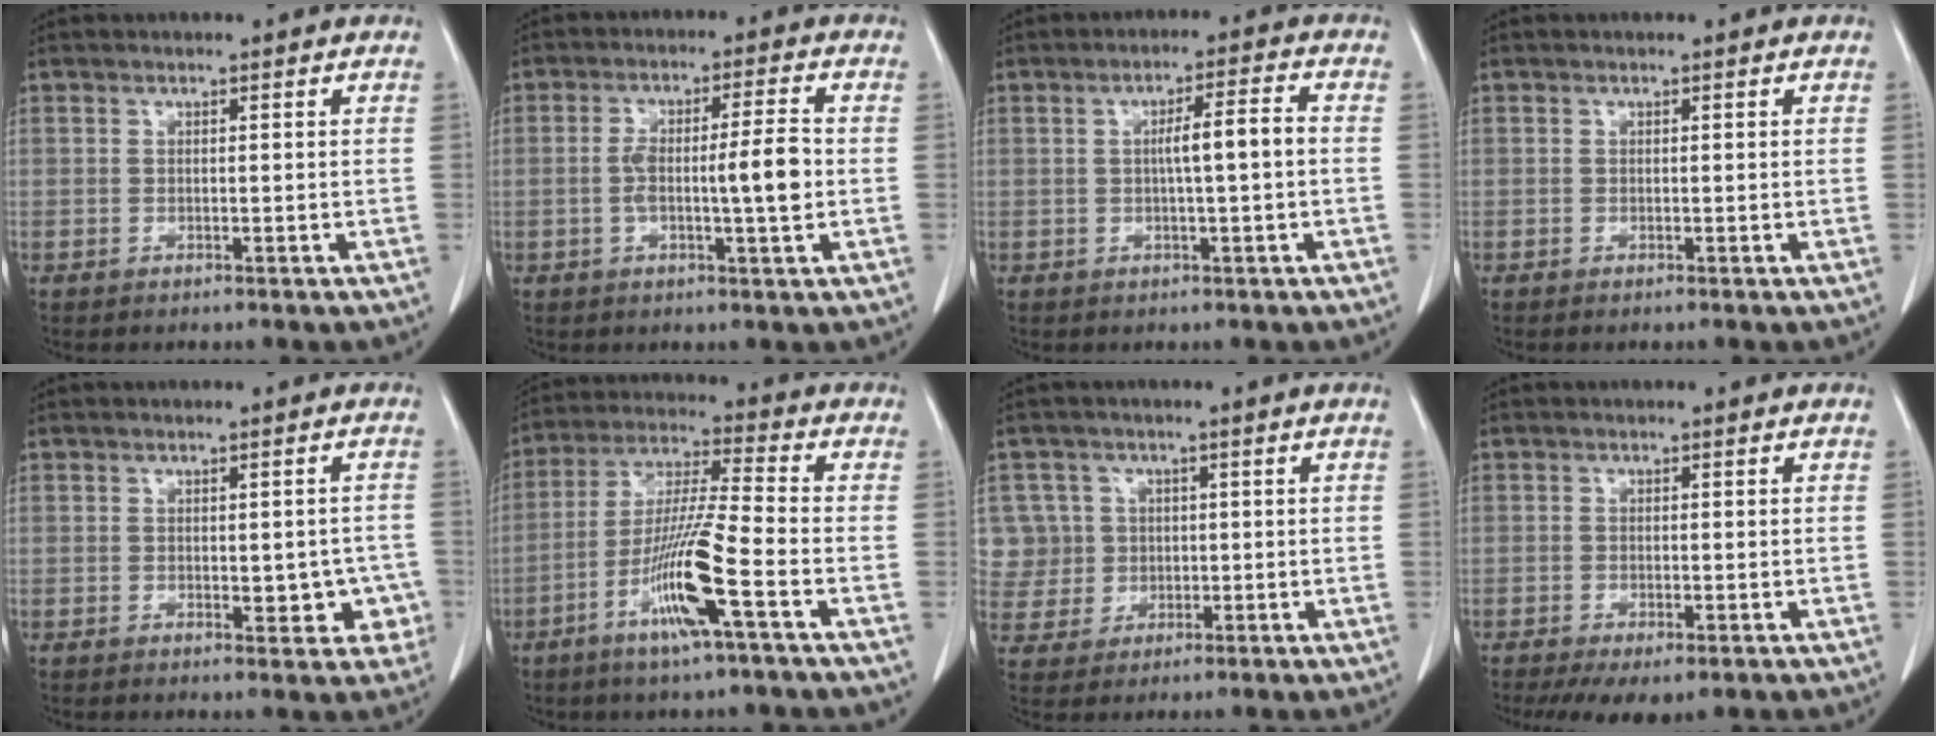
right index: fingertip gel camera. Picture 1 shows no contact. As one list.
[{"total": 7.7, "force": [-0.8, 0.8, 7.6], "torque": [-0.137, 0.012, -0.013]}, {"total": 5.0, "force": [-0.1, 0.1, 5.0], "torque": [-0.084, 0.011, -0.002]}, {"total": 0.0}, {"total": 4.9, "force": [-1.0, 2.7, 4.0], "torque": [-0.031, 0.011, -0.004]}, {"total": 12.1, "force": [-5.2, -0.4, 10.9], "torque": [-0.218, -0.009, -0.101]}, {"total": 8.1, "force": [1.5, 7.9, 0.0], "torque": [-0.006, 0.037, 0.046]}, {"total": 5.5, "force": [-3.1, 2.2, 3.9], "torque": [-0.064, -0.014, -0.048]}]